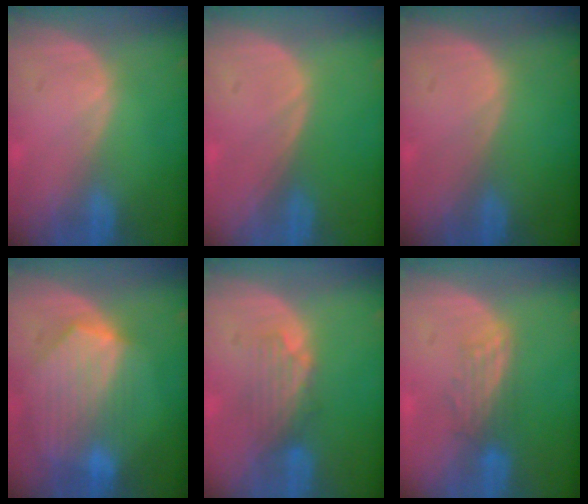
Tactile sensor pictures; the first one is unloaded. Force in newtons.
{"total": 0.0}
{"total": 0.0}
{"total": 9.0, "press": 8.0, "slide": 4.0}
{"total": 4.0, "press": 3.6, "slide": 1.8}
{"total": 3.2, "press": 3.1, "slide": 0.7}